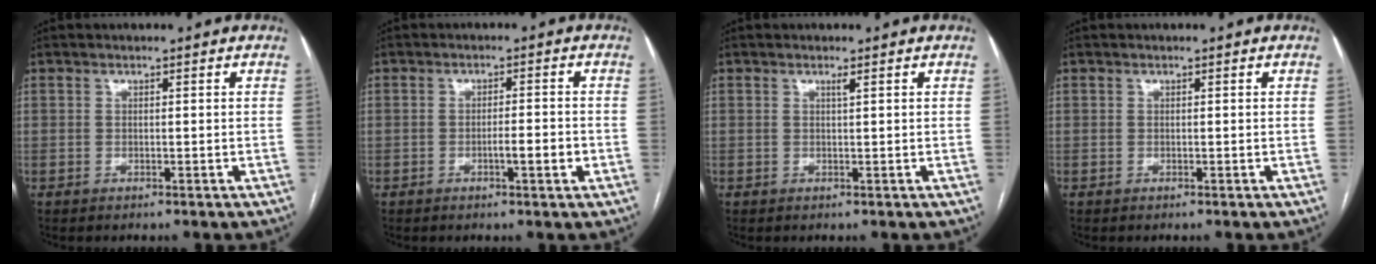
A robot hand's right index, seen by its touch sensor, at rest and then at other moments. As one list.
[{"total": 3.1, "force": [-1.0, 0.3, 2.9], "torque": [-0.046, 0.000, -0.015]}, {"total": 0.6, "force": [0.4, -0.2, 0.4], "torque": [-0.013, -0.004, 0.011]}, {"total": 0.0}]